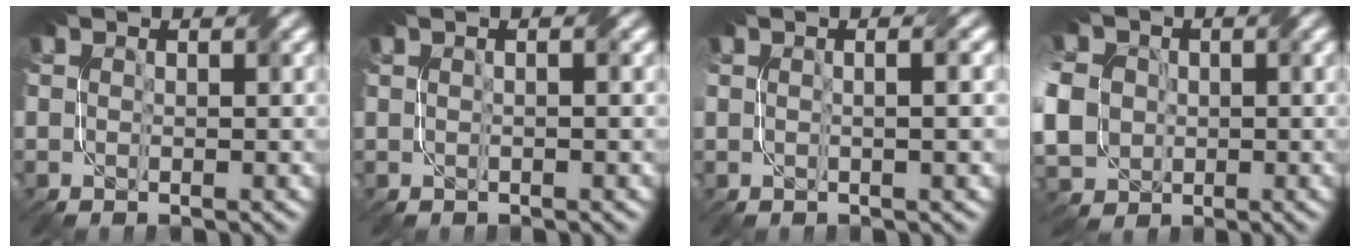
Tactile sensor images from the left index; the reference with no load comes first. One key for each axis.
{"total": 1.5, "fx": 0.7, "fy": 0.6, "fz": 1.2, "tx": -0.003, "ty": 0.005, "tz": -0.007}
{"total": 3.0, "fx": 0.8, "fy": 1.3, "fz": 2.6, "tx": -0.008, "ty": 0.020, "tz": -0.011}
{"total": 9.1, "fx": -0.3, "fy": 7.8, "fz": 4.6, "tx": -0.126, "ty": -0.004, "tz": -0.031}